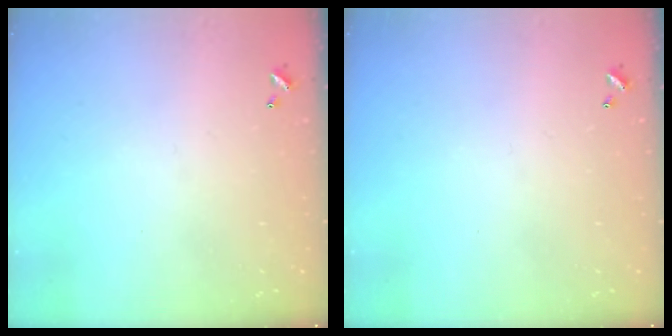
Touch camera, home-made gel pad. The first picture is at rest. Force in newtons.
{"total": 0.0}